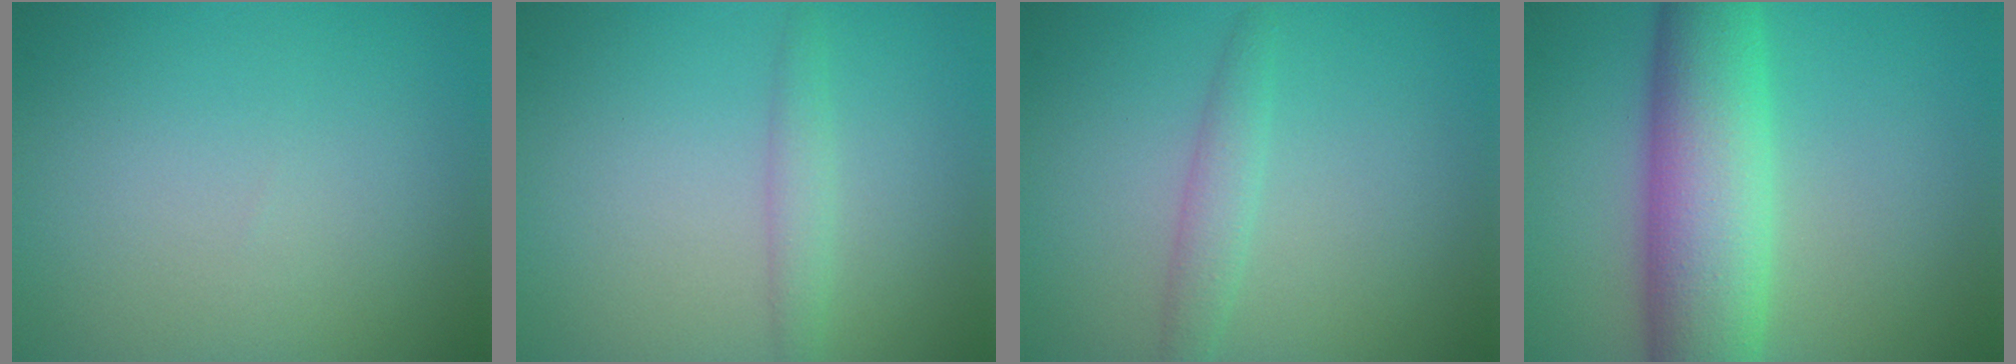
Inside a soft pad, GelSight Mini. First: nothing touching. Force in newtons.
{"total": 1.5, "press": 1.5, "slide": 0.2}
{"total": 1.8, "press": 1.8, "slide": 0.1}
{"total": 9.4, "press": 9.4, "slide": 0.3}